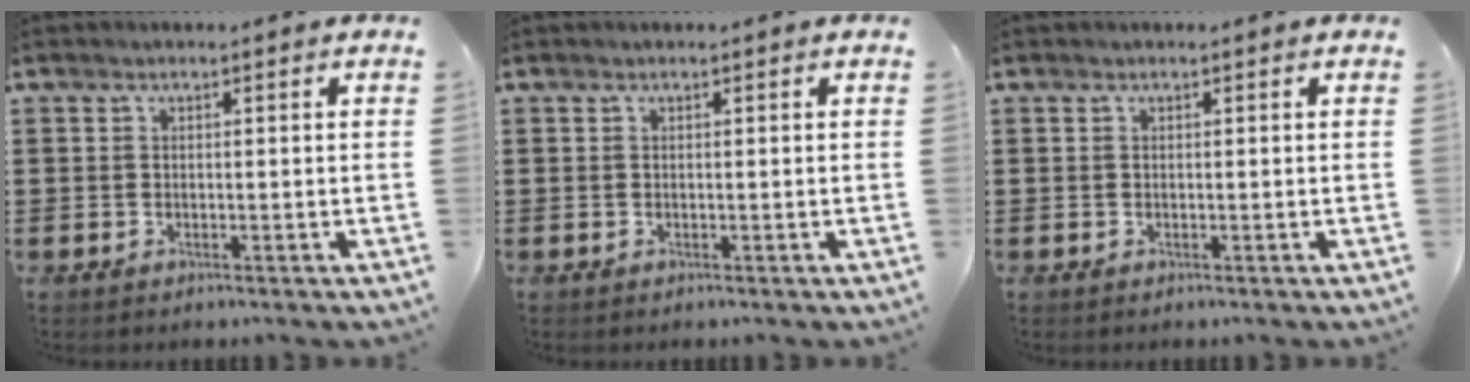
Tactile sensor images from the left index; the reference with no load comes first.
{"total": 0.0}
{"total": 0.0}